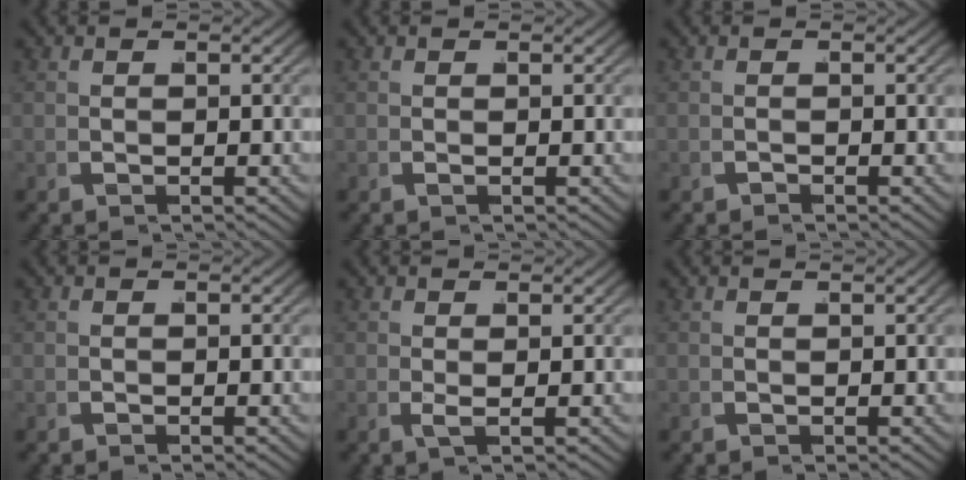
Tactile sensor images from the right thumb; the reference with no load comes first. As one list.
[{"total": 1.0, "force": [0.0, -1.0, -0.1], "torque": [0.009, 0.003, -0.001]}, {"total": 0.8, "force": [-0.6, -0.3, -0.5], "torque": [0.010, -0.001, -0.013]}, {"total": 0.0}, {"total": 1.4, "force": [0.2, -1.4, 0.0], "torque": [0.006, 0.002, 0.005]}, {"total": 0.5, "force": [0.1, -0.5, -0.2], "torque": [0.004, 0.001, 0.003]}]